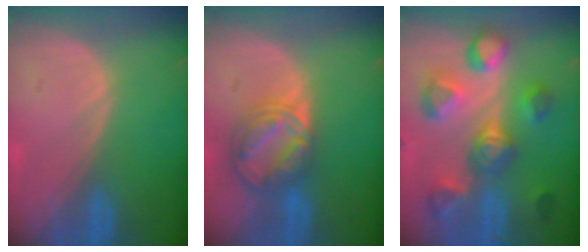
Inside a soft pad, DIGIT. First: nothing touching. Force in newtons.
{"total": 8.5, "press": 7.2, "slide": 4.6}
{"total": 10.1, "press": 9.8, "slide": 2.4}